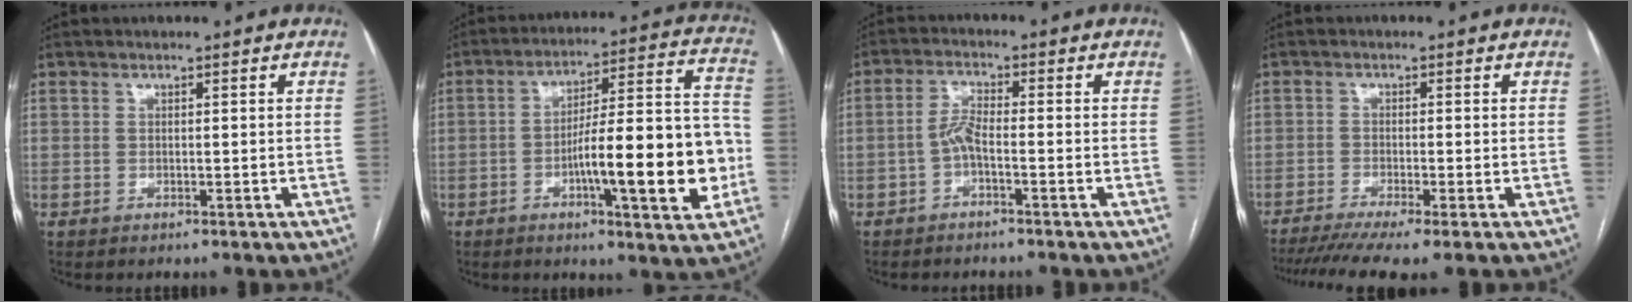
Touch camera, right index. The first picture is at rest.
{"total": 18.3, "force": [-4.8, 2.7, 17.4], "torque": [-0.248, 0.019, -0.068]}
{"total": 3.2, "force": [-1.4, 0.6, 2.8], "torque": [-0.058, 0.007, -0.031]}
{"total": 8.4, "force": [-6.5, 0.0, 5.4], "torque": [-0.087, -0.015, -0.106]}